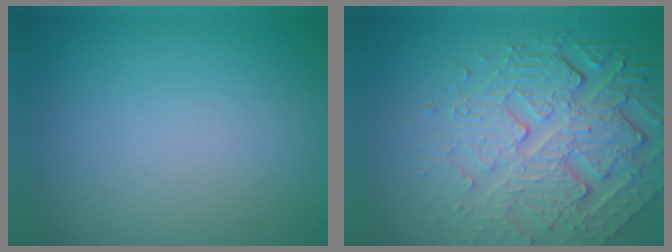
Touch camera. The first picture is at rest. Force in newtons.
{"total": 7.4, "press": 5.4, "slide": 5.1}